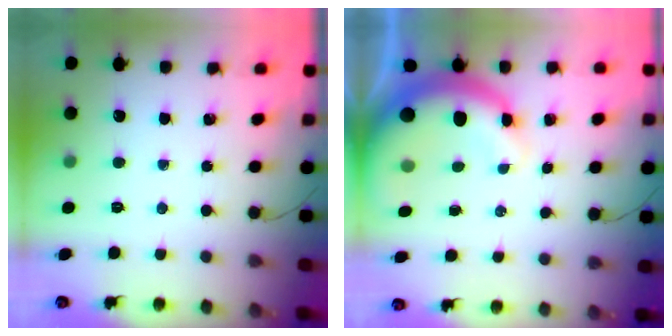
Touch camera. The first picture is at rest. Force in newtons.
{"total": 11.2, "press": 10.9, "slide": 2.4}